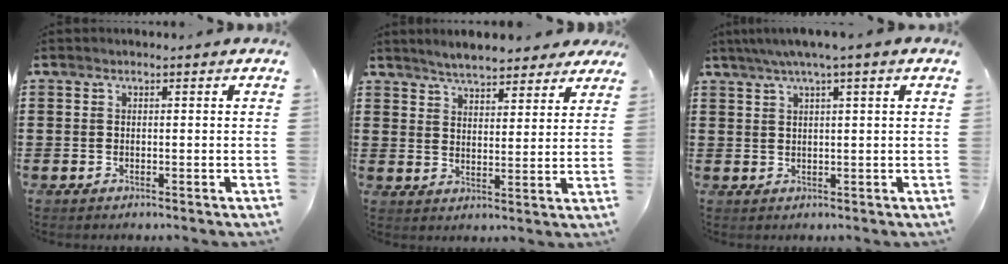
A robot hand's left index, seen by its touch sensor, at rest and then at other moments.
{"total": 5.1, "force": [4.9, 1.0, 1.1], "torque": [-0.040, -0.012, 0.088]}
{"total": 2.7, "force": [1.5, -0.3, 2.2], "torque": [-0.045, 0.001, 0.025]}